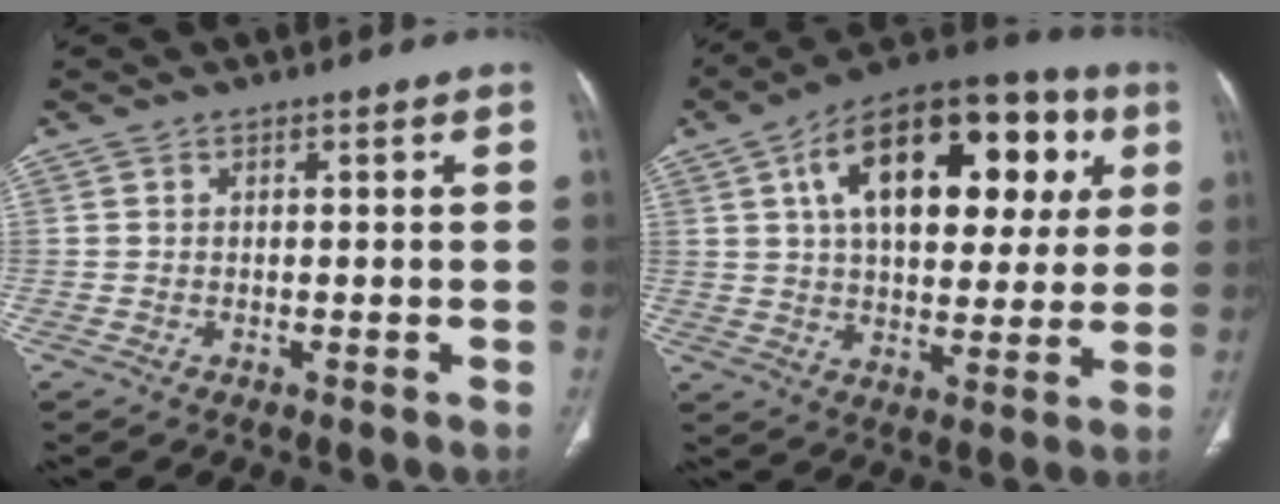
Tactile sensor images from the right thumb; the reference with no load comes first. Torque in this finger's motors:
{"motor_torque": [0.28, 4.73, 1.57, 0.10, 0.19]}